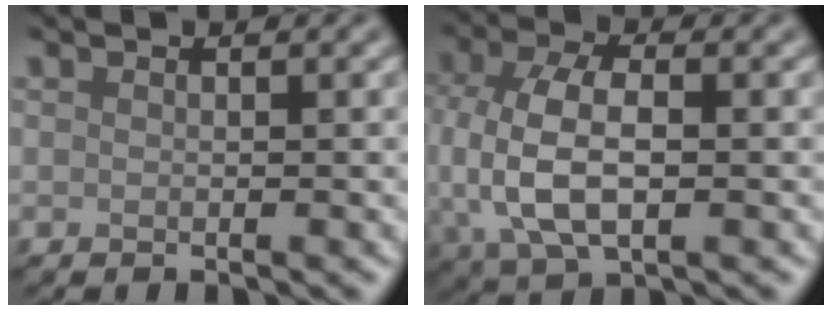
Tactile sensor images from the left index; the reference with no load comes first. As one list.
[{"total": 7.5, "force": [-0.2, 4.2, 6.2], "torque": [-0.139, 0.002, -0.007]}]